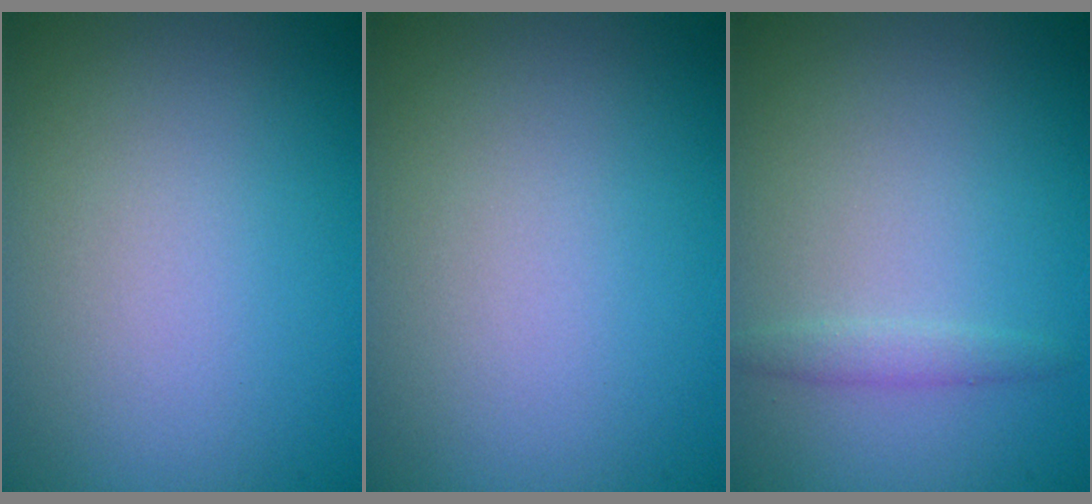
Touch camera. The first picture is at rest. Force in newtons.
{"total": 0.0}
{"total": 1.1, "press": 1.1, "slide": 0.0}